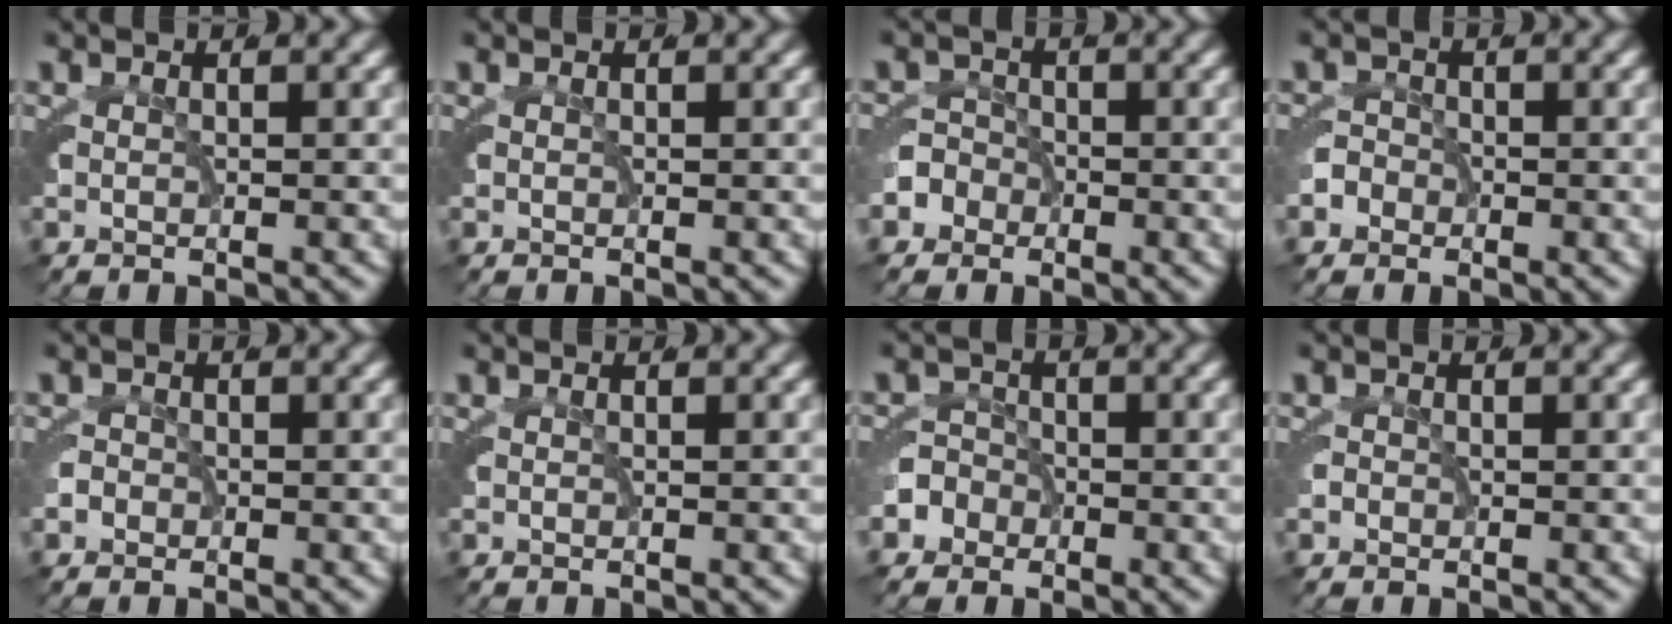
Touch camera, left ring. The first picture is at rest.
{"total": 0.0}
{"total": 3.6, "force": [-1.4, 3.3, 0.6], "torque": [-0.026, -0.005, -0.031]}
{"total": 2.1, "force": [-1.2, 1.7, 0.0], "torque": [-0.014, -0.003, -0.027]}
{"total": 1.2, "force": [-0.9, 0.8, -0.2], "torque": [-0.009, -0.003, -0.017]}
{"total": 0.0}
{"total": 3.8, "force": [-1.5, 3.4, 0.6], "torque": [-0.026, -0.005, -0.032]}
{"total": 0.8, "force": [-0.6, 0.5, -0.2], "torque": [-0.006, -0.002, -0.010]}